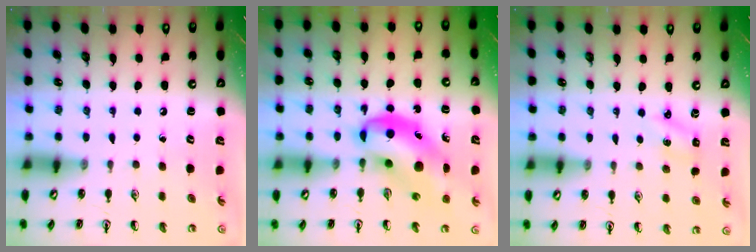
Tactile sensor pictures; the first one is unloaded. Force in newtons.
{"total": 11.9, "press": 11.5, "slide": 3.1}
{"total": 1.8, "press": 1.7, "slide": 0.7}